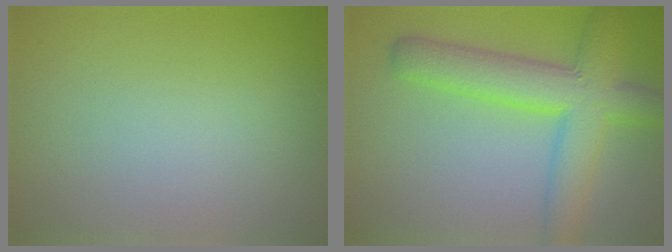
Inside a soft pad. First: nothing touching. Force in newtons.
{"total": 7.3, "press": 7.2, "slide": 0.3}